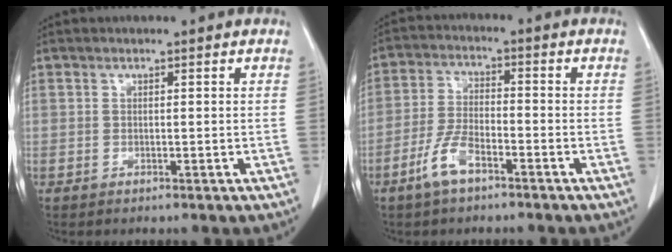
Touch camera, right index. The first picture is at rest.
{"total": 6.2, "force": [-3.9, 1.9, 4.4], "torque": [-0.100, 0.000, -0.077]}